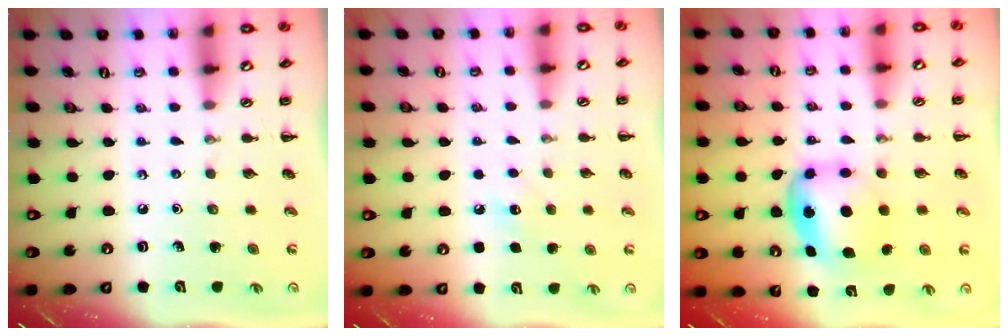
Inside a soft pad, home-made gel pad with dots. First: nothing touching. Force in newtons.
{"total": 6.0, "press": 5.9, "slide": 1.1}
{"total": 6.0, "press": 5.9, "slide": 0.8}